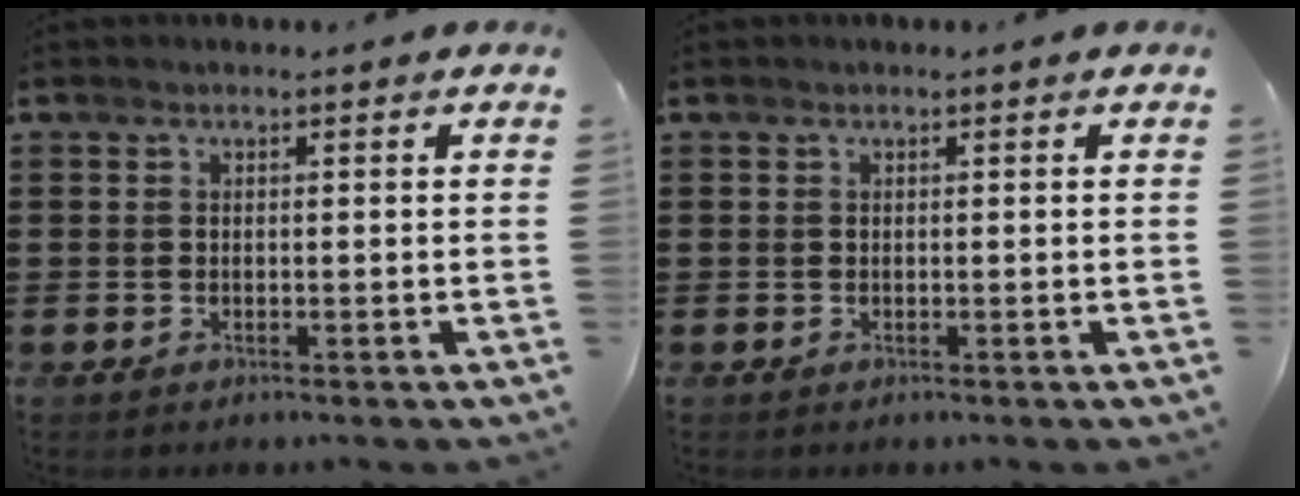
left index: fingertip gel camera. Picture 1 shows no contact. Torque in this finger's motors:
{"motor_torque": [0.09, -0.03, 0.04, 0.01]}